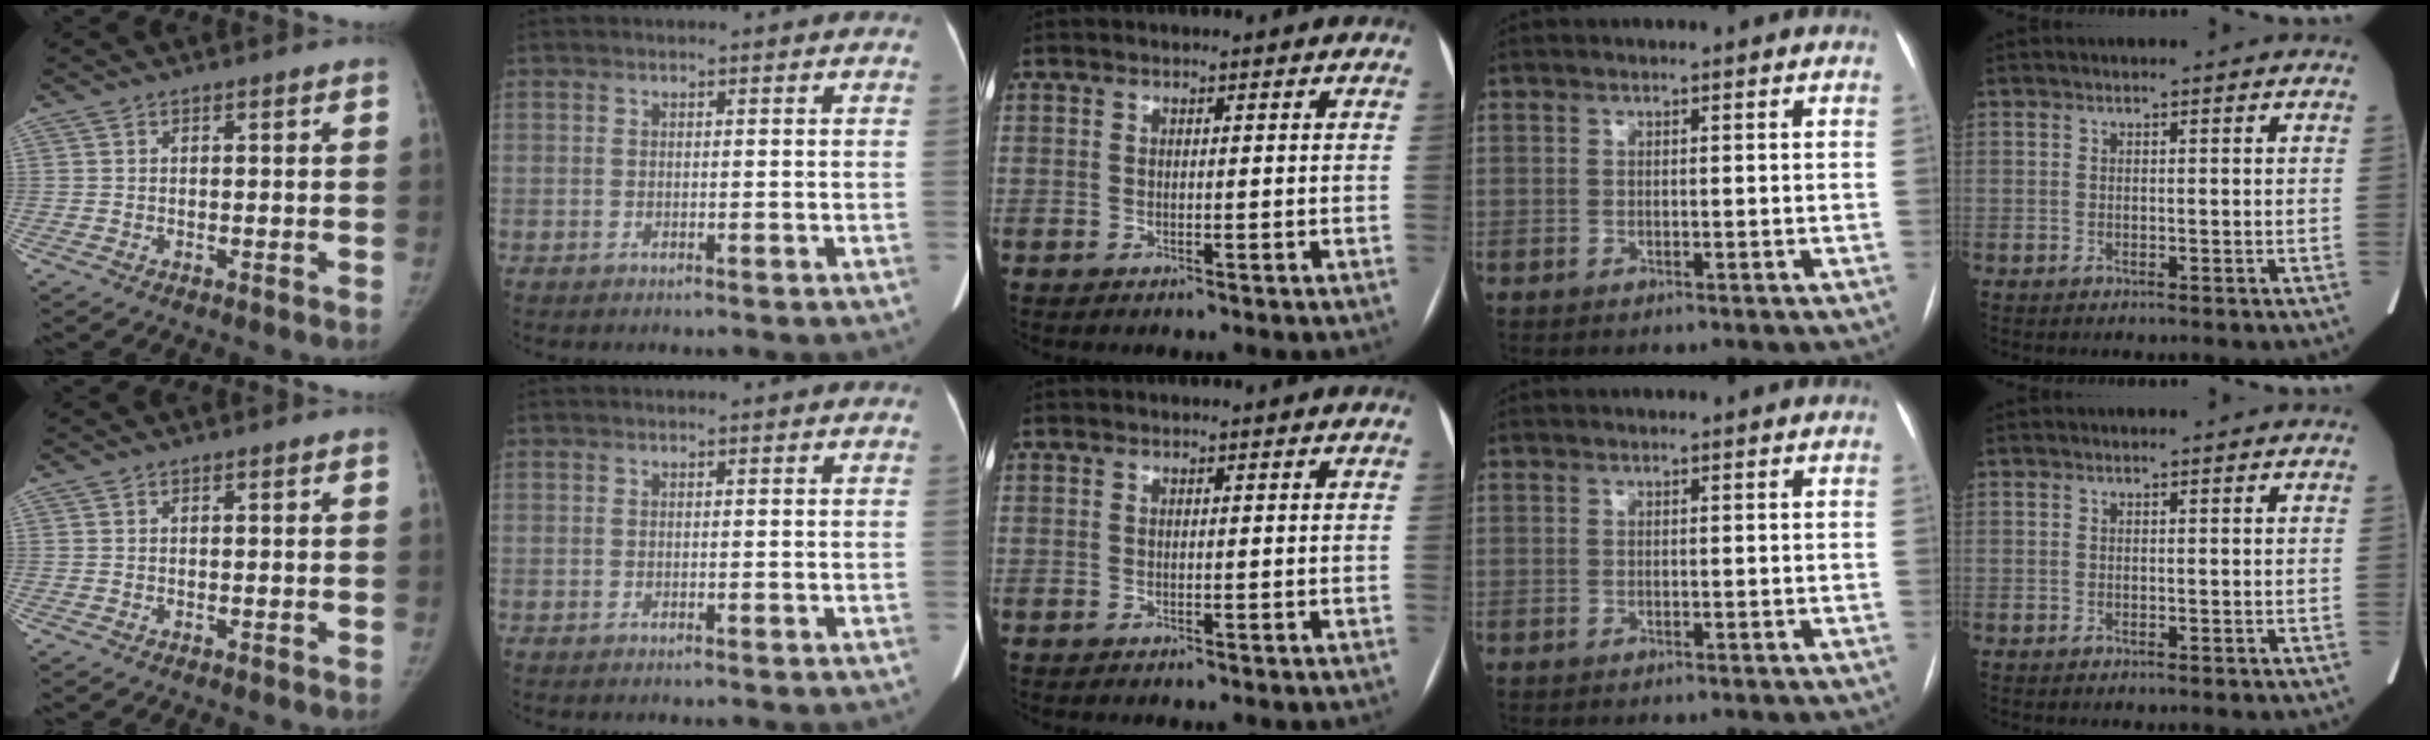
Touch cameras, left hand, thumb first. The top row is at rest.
{}